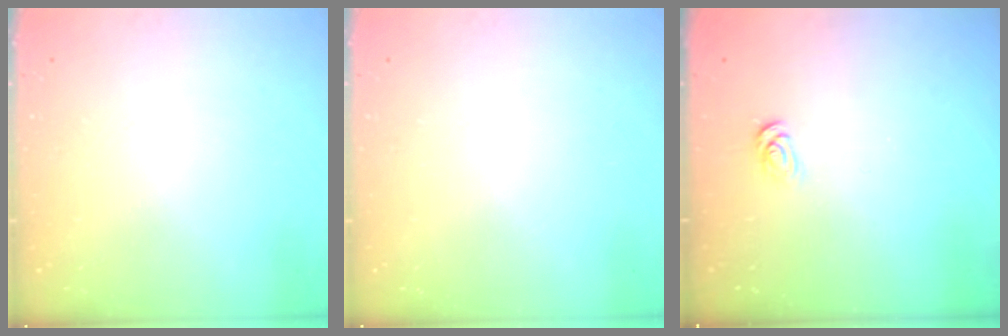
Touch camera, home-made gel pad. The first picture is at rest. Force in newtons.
{"total": 0.0}
{"total": 2.5, "press": 2.4, "slide": 0.3}